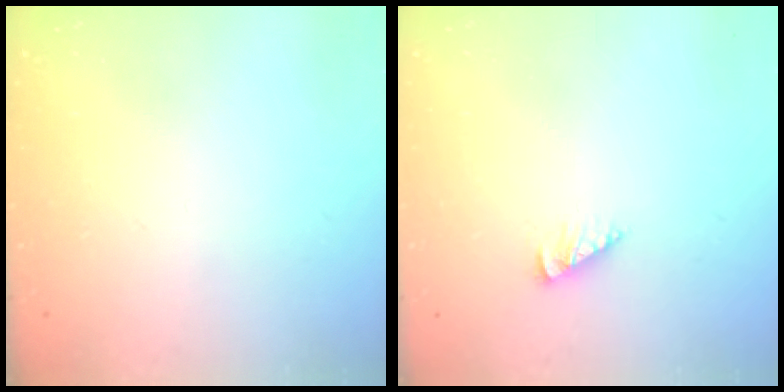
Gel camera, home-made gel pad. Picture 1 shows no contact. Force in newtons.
{"total": 3.6, "press": 3.6, "slide": 0.0}